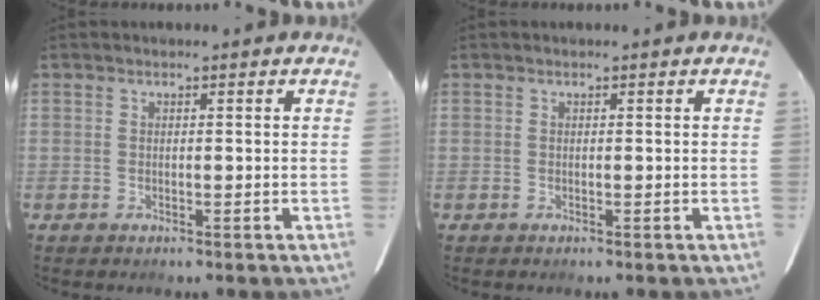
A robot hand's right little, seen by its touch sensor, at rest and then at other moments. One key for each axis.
{"total": 0.0}